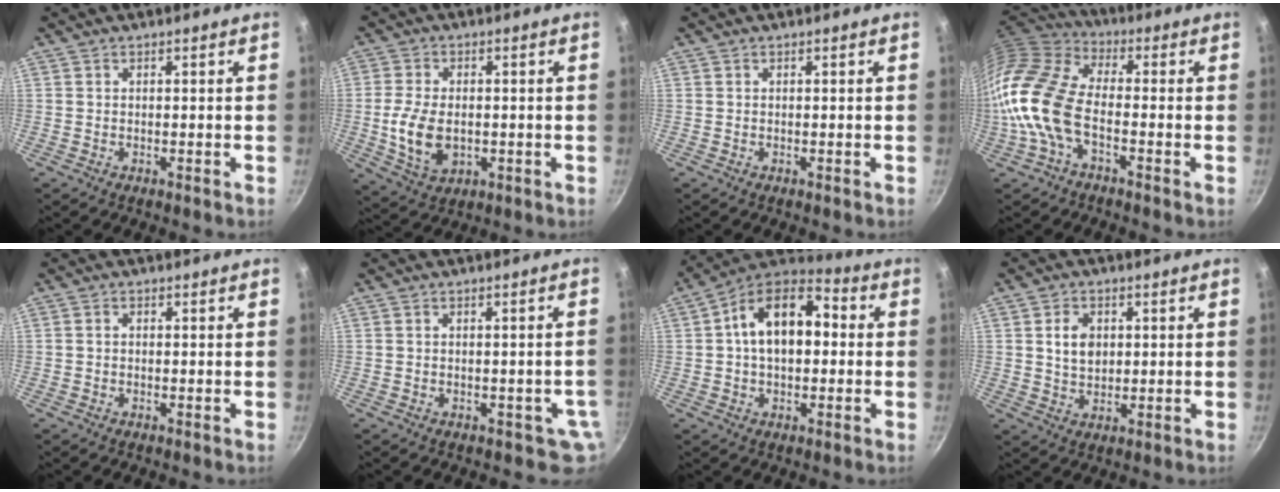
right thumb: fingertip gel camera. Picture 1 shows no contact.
{"total": 9.8, "force": [-1.0, 6.3, 7.4], "torque": [-0.142, 0.000, -0.010]}
{"total": 0.0}
{"total": 14.8, "force": [-3.8, 8.1, 11.8], "torque": [-0.224, 0.033, -0.094]}
{"total": 0.9, "force": [-0.1, 0.7, 0.5], "torque": [-0.008, 0.006, -0.002]}
{"total": 3.1, "force": [-0.8, 2.5, 1.8], "torque": [-0.006, 0.013, -0.001]}
{"total": 15.5, "force": [1.6, 9.7, 12.0], "torque": [-0.162, 0.036, 0.006]}
{"total": 5.5, "force": [1.2, 4.1, 3.5], "torque": [-0.045, -0.003, 0.023]}